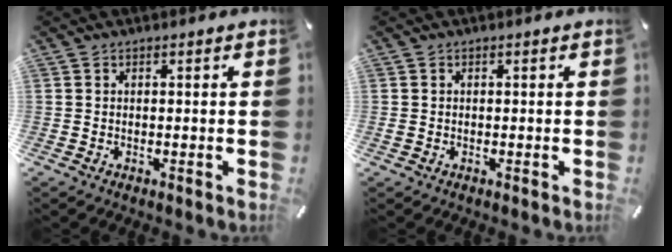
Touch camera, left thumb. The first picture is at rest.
{"total": 0.7, "force": [-0.2, 0.5, 0.4], "torque": [-0.006, 0.002, -0.006]}